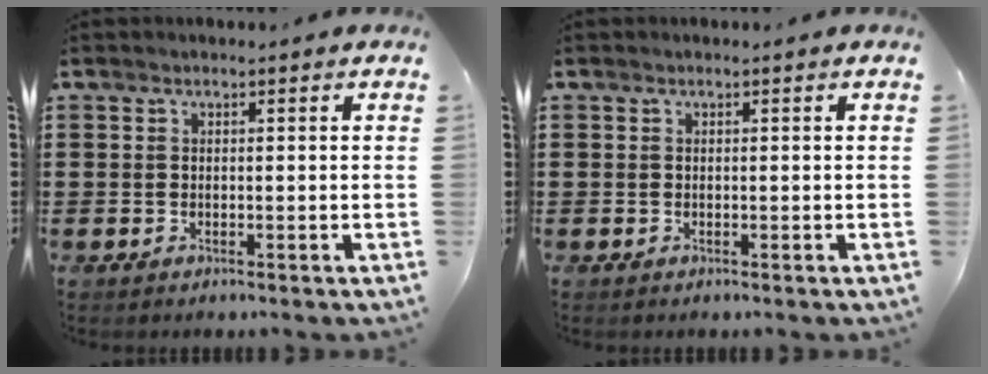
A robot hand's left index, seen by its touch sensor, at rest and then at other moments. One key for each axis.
{"total": 0.0}